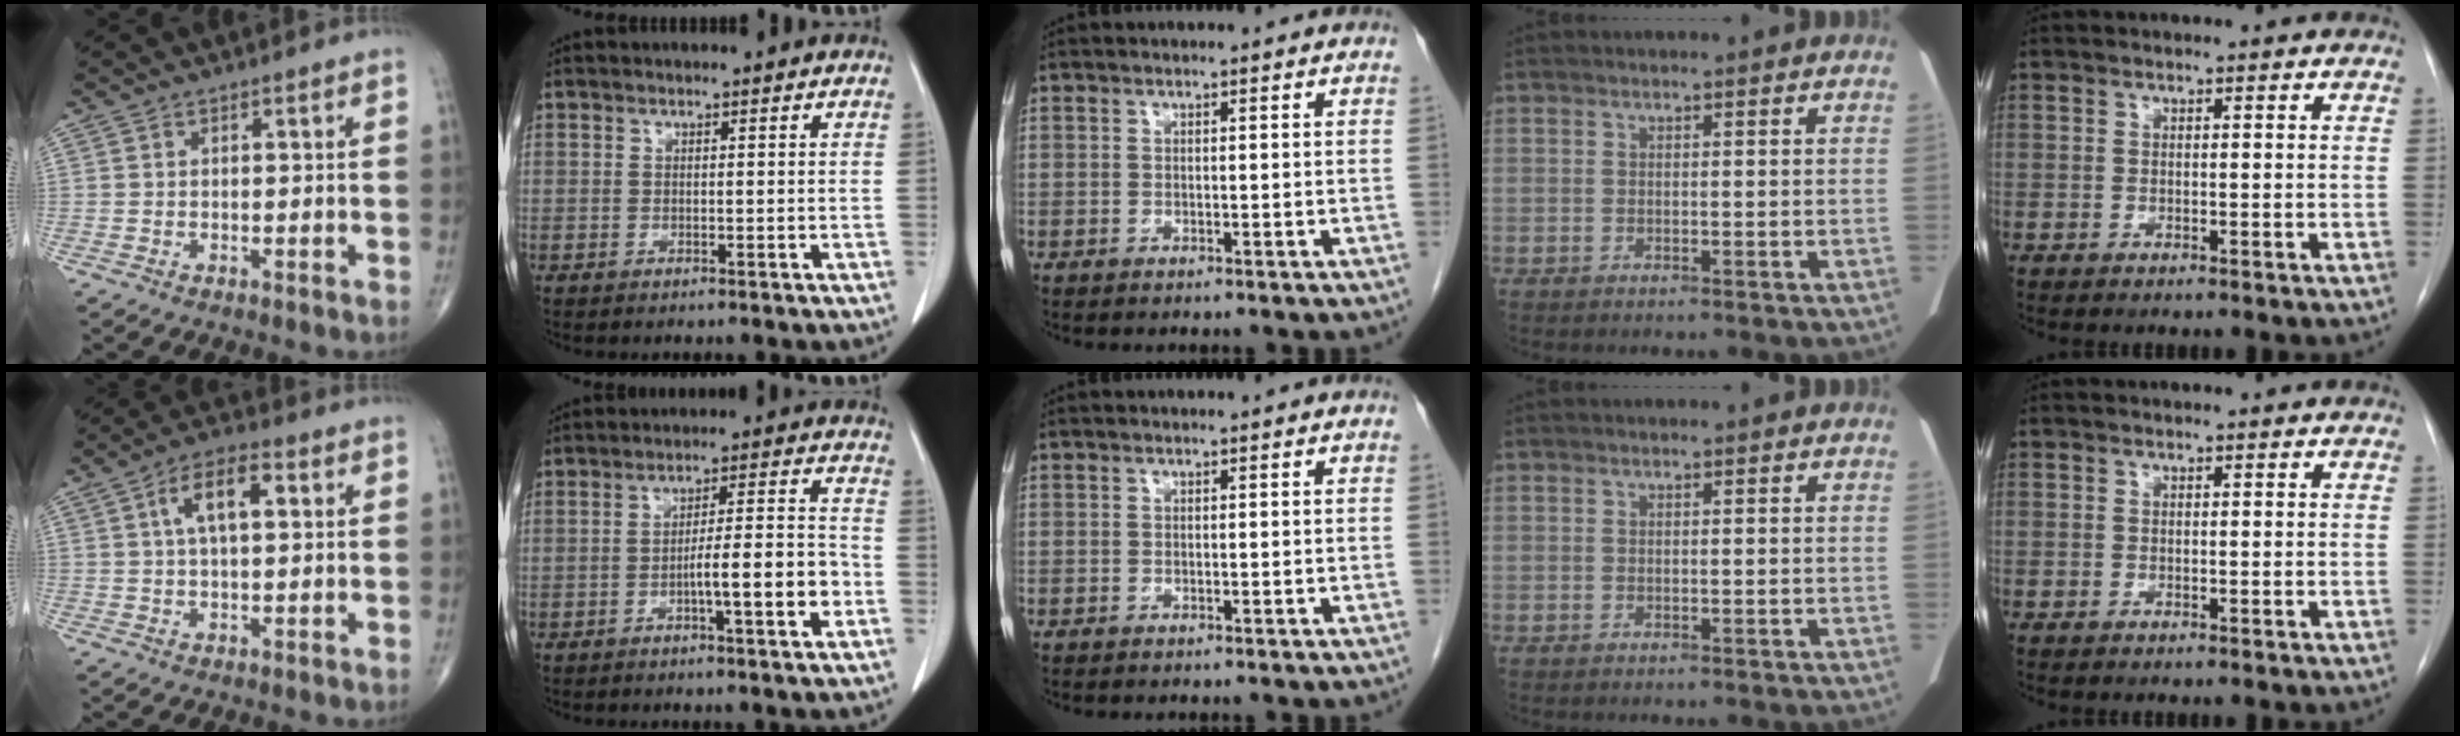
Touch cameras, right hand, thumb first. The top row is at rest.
{"thumb": {"total": 8.3, "force": [2.0, 3.7, 7.2], "torque": [-0.123, 0.014, 0.029]}, "index": {"total": 8.9, "force": [-3.1, 0.7, 8.3], "torque": [-0.126, 0.013, -0.046]}}